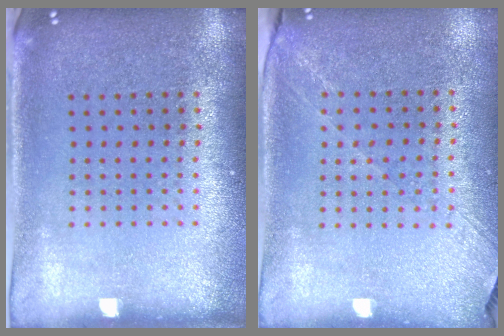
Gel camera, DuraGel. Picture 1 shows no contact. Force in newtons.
{"total": 1.2, "press": 1.0, "slide": 0.7}